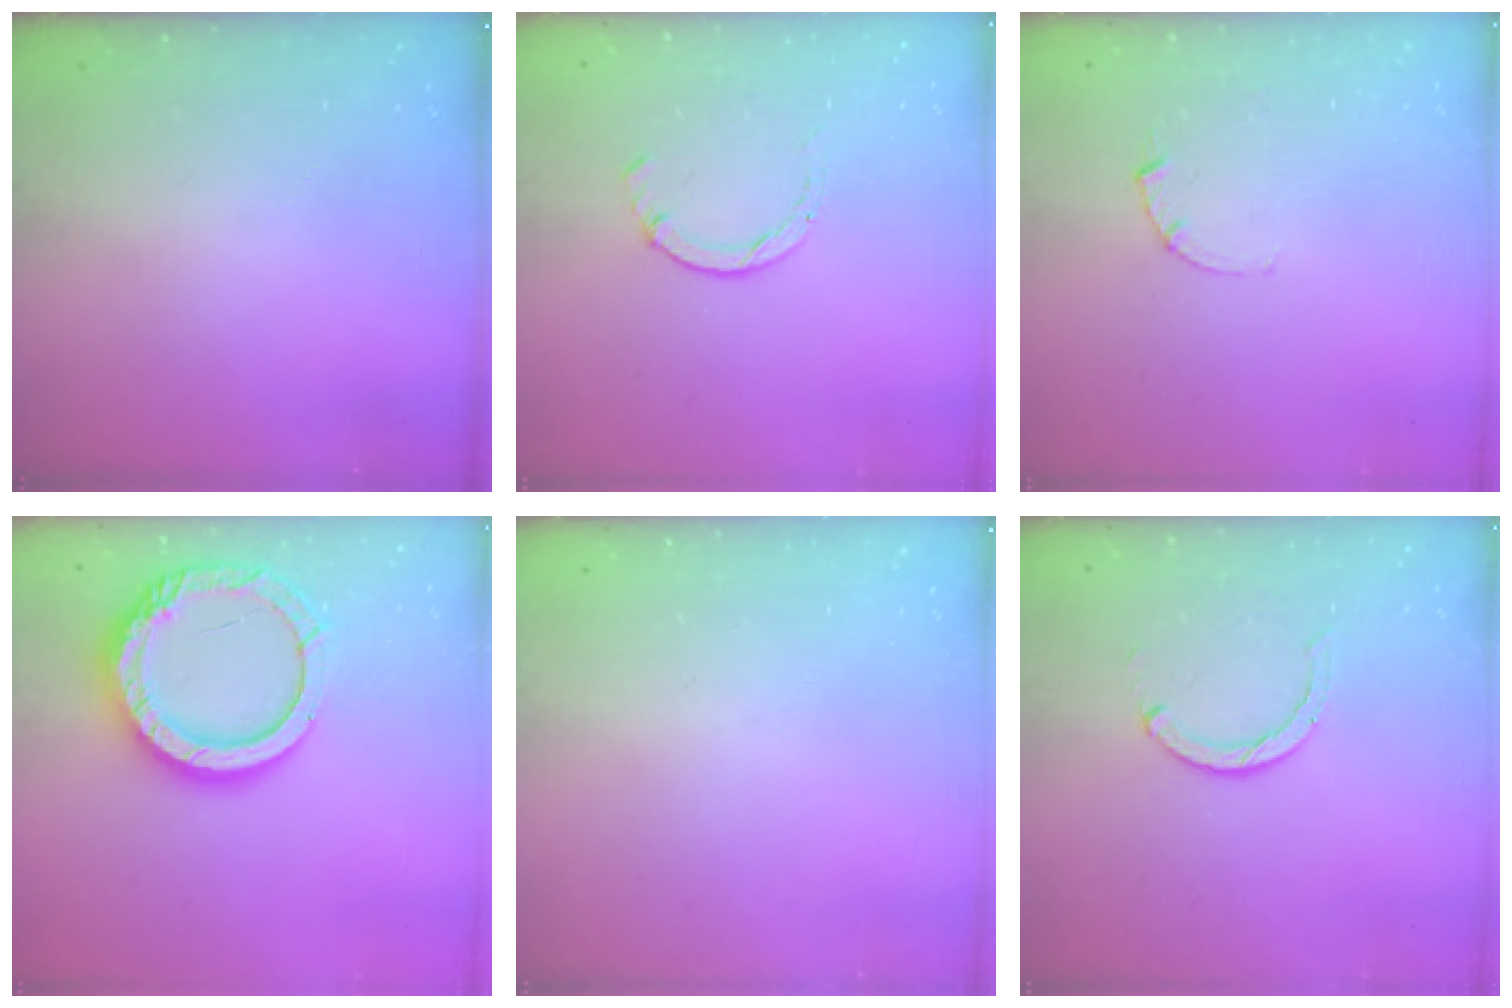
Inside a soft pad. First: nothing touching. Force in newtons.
{"total": 1.7, "press": 1.7, "slide": 0.3}
{"total": 2.5, "press": 2.5, "slide": 0.3}
{"total": 16.9, "press": 16.8, "slide": 1.2}
{"total": 0.0}
{"total": 2.0, "press": 2.0, "slide": 0.3}